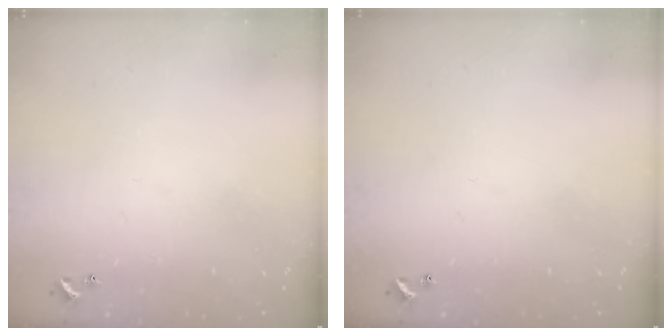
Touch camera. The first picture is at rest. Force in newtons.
{"total": 0.0}